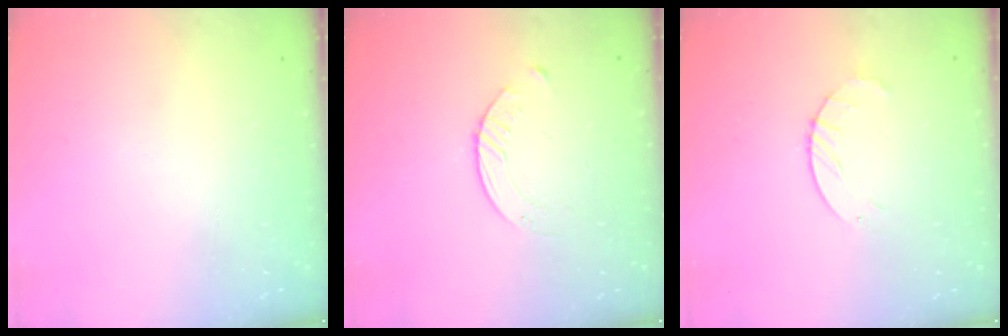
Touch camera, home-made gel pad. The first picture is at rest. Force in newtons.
{"total": 2.1, "press": 2.0, "slide": 0.3}
{"total": 3.5, "press": 3.5, "slide": 0.4}